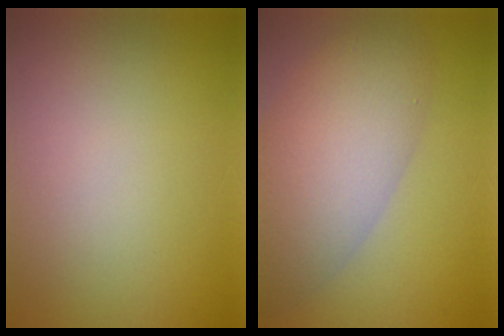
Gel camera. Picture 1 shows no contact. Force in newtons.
{"total": 7.8, "press": 7.7, "slide": 0.5}